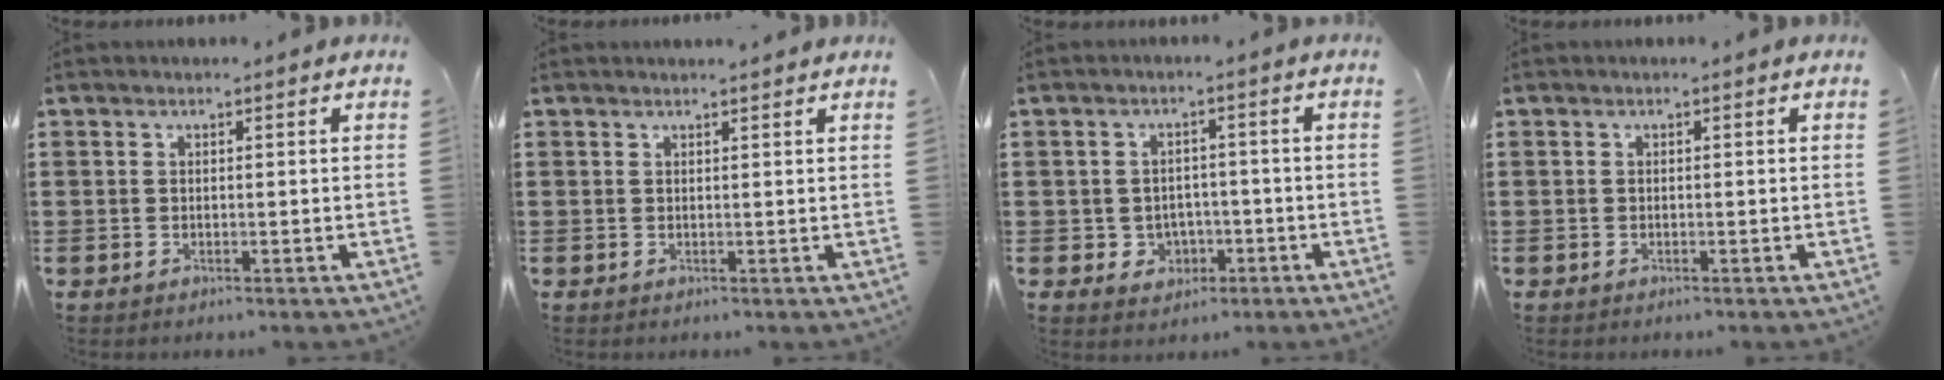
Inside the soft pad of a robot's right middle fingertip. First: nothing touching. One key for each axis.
{"total": 0.8, "fx": 0.8, "fy": -0.1, "fz": 0.0, "tx": -0.001, "ty": -0.003, "tz": 0.015}
{"total": 3.0, "fx": -1.1, "fy": 2.6, "fz": 1.0, "tx": -0.029, "ty": 0.005, "tz": -0.026}
{"total": 0.0}